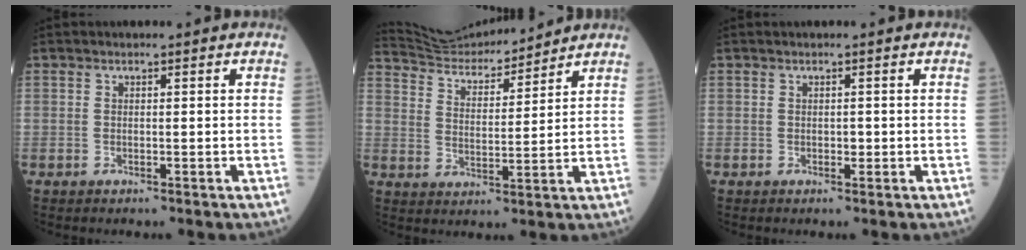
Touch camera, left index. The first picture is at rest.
{"total": 11.7, "force": [11.4, 1.0, 2.7], "torque": [-0.057, 0.008, 0.198]}
{"total": 0.8, "force": [-0.6, 0.5, 0.4], "torque": [-0.002, -0.004, -0.014]}